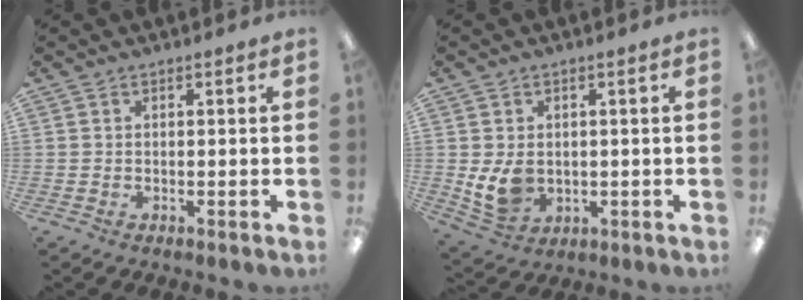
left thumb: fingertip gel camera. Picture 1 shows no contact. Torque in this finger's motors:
{"motor_torque": [0.76, 0.83, 0.43, -0.49, 0.26]}